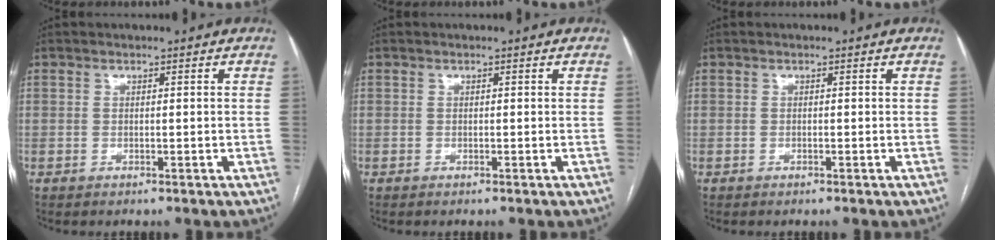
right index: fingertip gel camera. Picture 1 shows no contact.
{"total": 0.0}
{"total": 0.0}